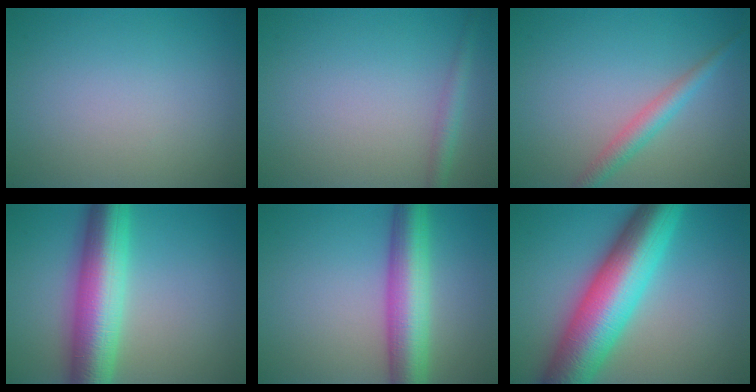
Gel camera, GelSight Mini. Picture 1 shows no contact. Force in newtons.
{"total": 1.8, "press": 1.8, "slide": 0.1}
{"total": 2.5, "press": 2.5, "slide": 0.1}
{"total": 9.4, "press": 9.4, "slide": 0.0}
{"total": 7.4, "press": 7.4, "slide": 0.2}
{"total": 12.1, "press": 12.1, "slide": 0.2}